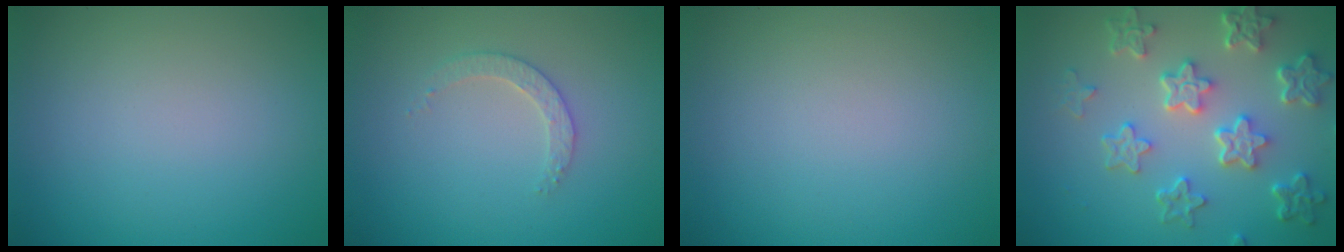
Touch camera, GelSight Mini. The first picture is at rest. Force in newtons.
{"total": 1.9, "press": 1.8, "slide": 0.6}
{"total": 0.0}
{"total": 6.4, "press": 4.8, "slide": 4.2}